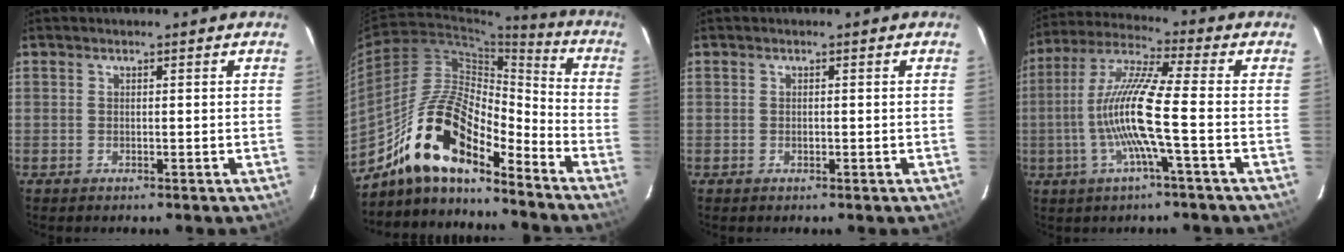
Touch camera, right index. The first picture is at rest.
{"total": 17.9, "force": [-12.9, 5.6, 11.1], "torque": [-0.207, 0.009, -0.245]}
{"total": 0.5, "force": [-0.1, 0.3, 0.4], "torque": [-0.006, 0.002, -0.001]}
{"total": 12.5, "force": [-2.7, -0.3, 12.2], "torque": [-0.246, 0.002, -0.053]}